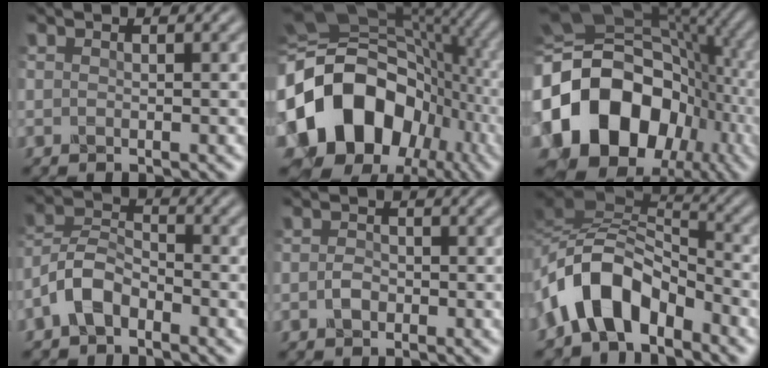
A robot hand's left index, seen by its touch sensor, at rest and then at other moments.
{"total": 16.2, "force": [-3.4, 12.9, 9.3], "torque": [-0.185, -0.001, -0.069]}
{"total": 16.3, "force": [-3.1, 13.0, 9.3], "torque": [-0.179, 0.002, -0.062]}
{"total": 3.5, "force": [-2.4, 2.0, 1.6], "torque": [-0.042, 0.014, -0.060]}
{"total": 0.6, "force": [-0.2, 0.5, 0.3], "torque": [-0.016, 0.004, -0.009]}
{"total": 6.7, "force": [-3.5, 3.5, 4.5], "torque": [-0.079, 0.018, -0.073]}